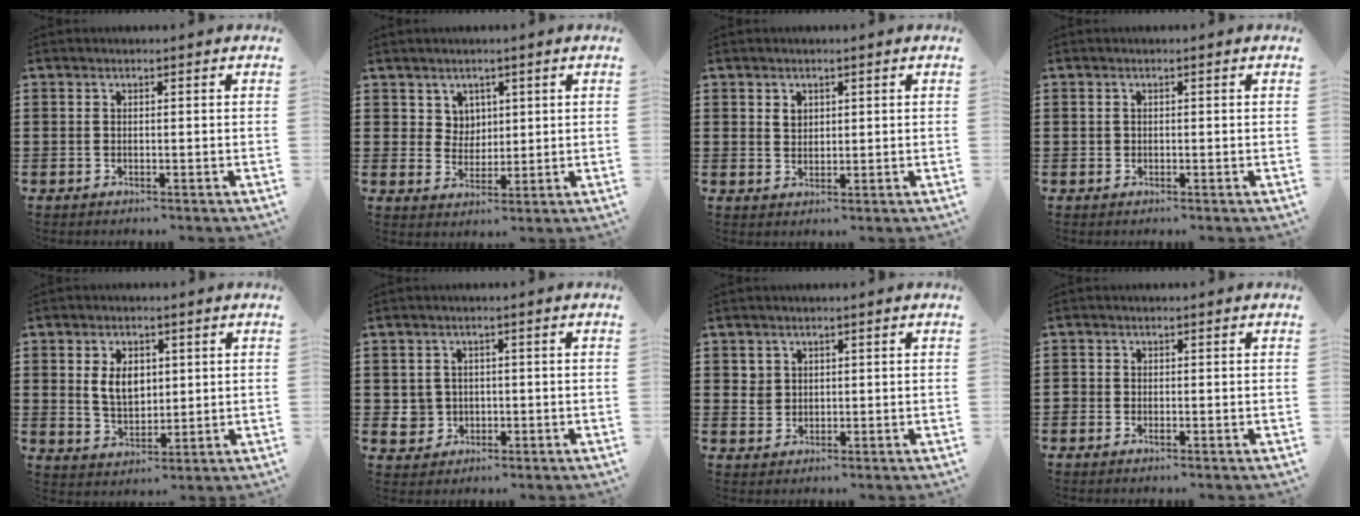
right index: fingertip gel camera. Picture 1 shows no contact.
{"total": 3.9, "force": [2.1, 3.2, 0.5], "torque": [-0.027, 0.012, 0.040]}
{"total": 1.8, "force": [1.0, 1.4, 0.5], "torque": [-0.014, 0.005, 0.019]}
{"total": 0.6, "force": [0.2, 0.5, 0.0], "torque": [0.000, 0.005, 0.003]}
{"total": 5.4, "force": [1.2, 3.6, 3.8], "torque": [-0.070, 0.007, 0.015]}
{"total": 3.1, "force": [-0.3, 3.1, 0.3], "torque": [-0.021, 0.008, -0.008]}
{"total": 2.3, "force": [1.1, 2.0, 0.2], "torque": [-0.011, 0.011, 0.020]}
{"total": 1.0, "force": [-0.4, 0.8, 0.4], "torque": [-0.008, 0.000, -0.009]}